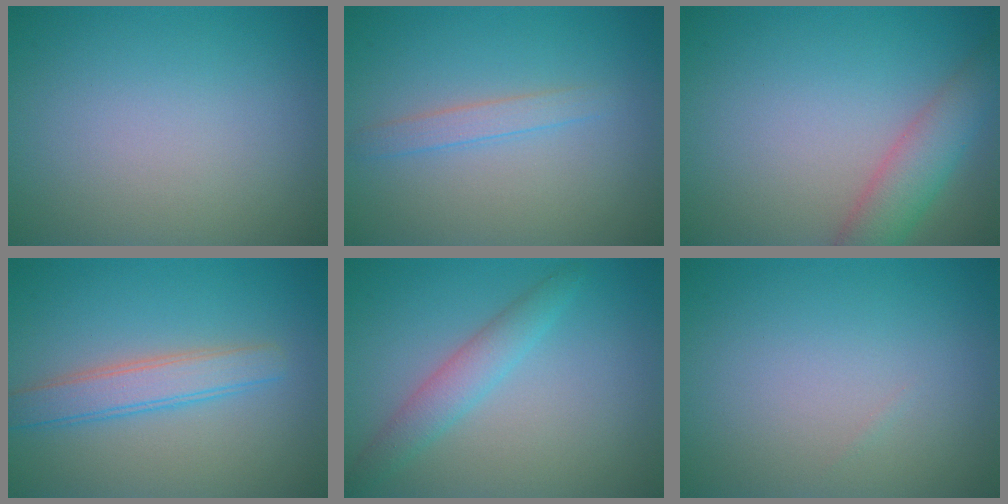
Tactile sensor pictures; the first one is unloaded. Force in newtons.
{"total": 1.6, "press": 1.6, "slide": 0.1}
{"total": 4.0, "press": 4.0, "slide": 0.3}
{"total": 3.3, "press": 3.3, "slide": 0.1}
{"total": 2.6, "press": 2.6, "slide": 0.0}
{"total": 0.0}